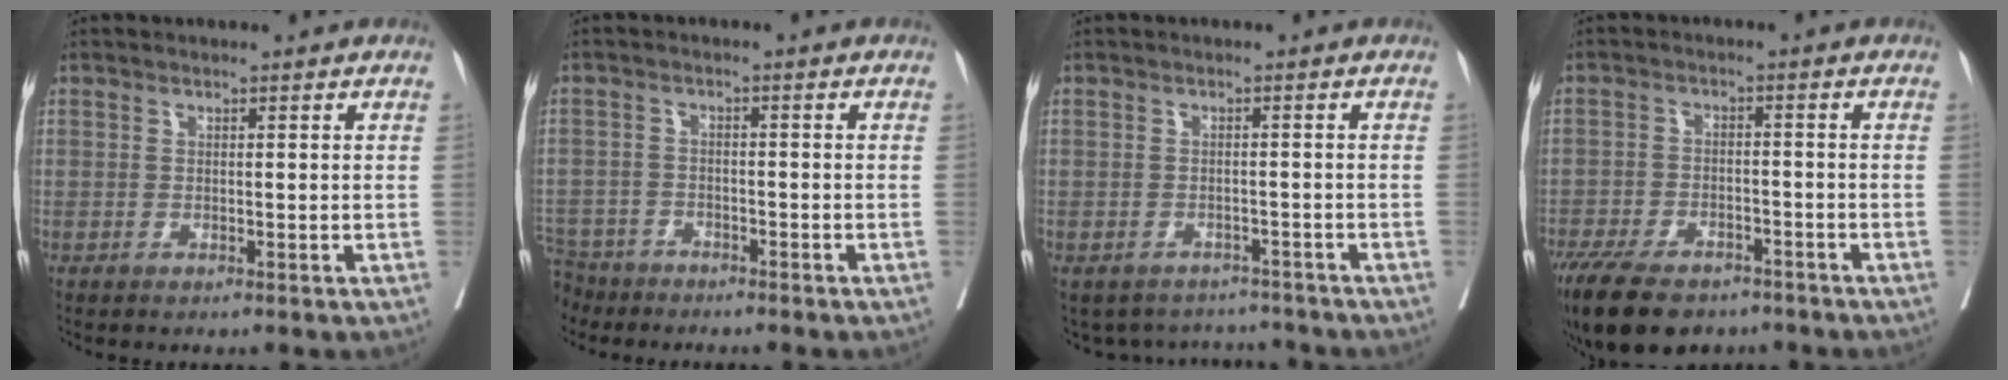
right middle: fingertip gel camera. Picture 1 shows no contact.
{"total": 7.1, "force": [-6.1, 3.5, 0.7], "torque": [-0.022, -0.006, -0.111]}
{"total": 6.6, "force": [-6.0, 2.6, -0.2], "torque": [0.011, 0.020, -0.073]}
{"total": 13.2, "force": [-9.7, 5.9, 6.7], "torque": [-0.128, -0.009, -0.152]}